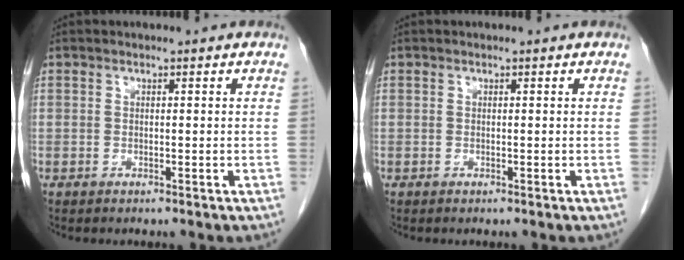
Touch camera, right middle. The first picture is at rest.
{"total": 0.0}